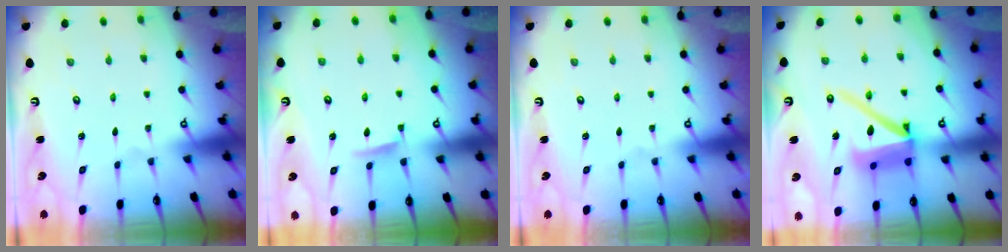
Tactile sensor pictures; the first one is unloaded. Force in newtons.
{"total": 5.3, "press": 5.2, "slide": 0.9}
{"total": 0.0}
{"total": 14.2, "press": 14.1, "slide": 1.7}